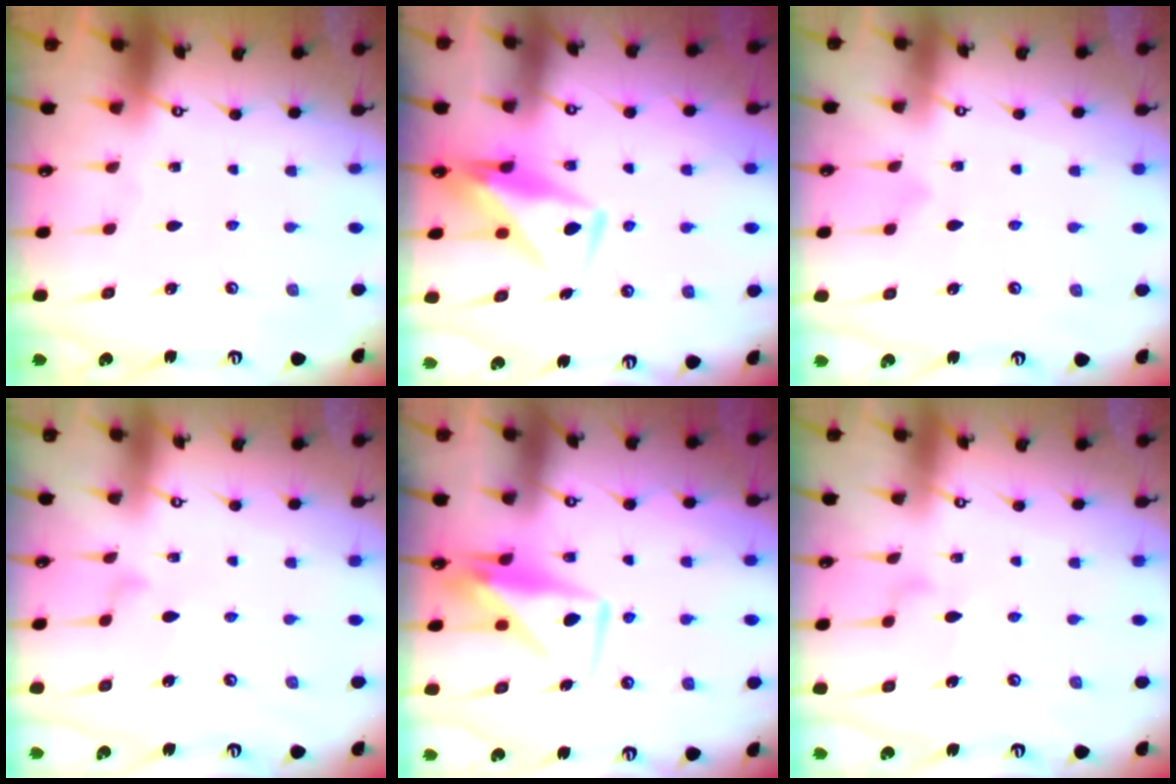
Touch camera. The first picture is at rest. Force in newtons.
{"total": 11.1, "press": 11.1, "slide": 1.0}
{"total": 7.1, "press": 7.1, "slide": 0.3}
{"total": 7.8, "press": 7.8, "slide": 0.4}
{"total": 10.0, "press": 10.0, "slide": 0.7}
{"total": 8.4, "press": 8.4, "slide": 0.3}